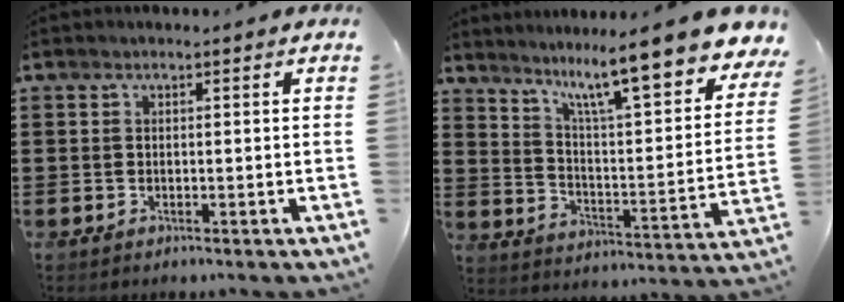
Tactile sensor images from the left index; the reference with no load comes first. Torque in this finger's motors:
{"motor_torque": [2.14, 0.00, 0.47, 0.21]}